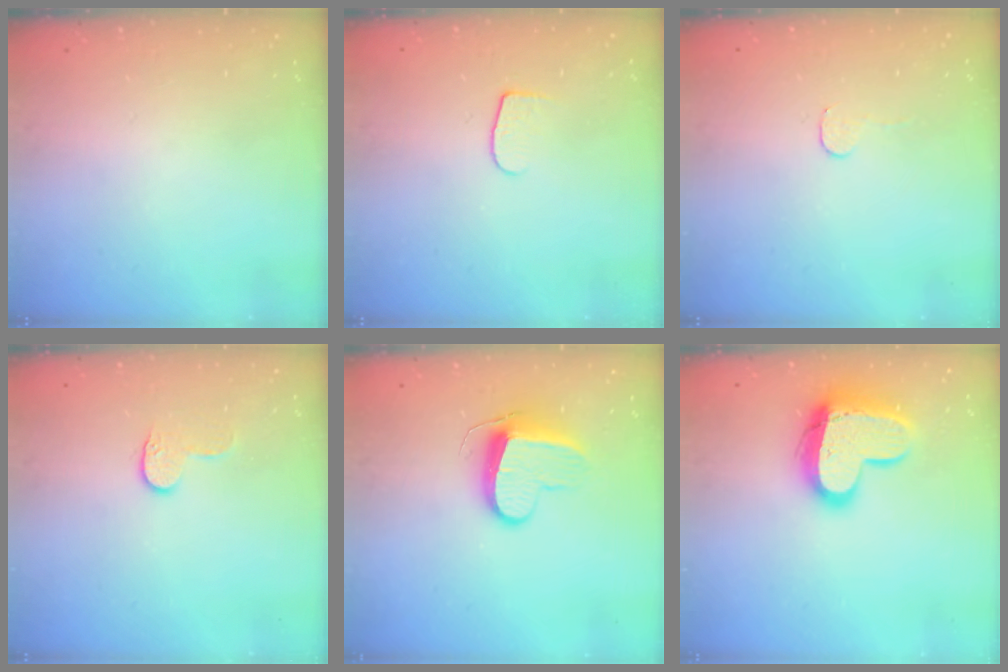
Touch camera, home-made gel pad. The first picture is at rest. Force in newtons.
{"total": 5.8, "press": 5.8, "slide": 0.7}
{"total": 2.8, "press": 2.8, "slide": 0.2}
{"total": 4.6, "press": 4.6, "slide": 0.3}
{"total": 9.9, "press": 9.9, "slide": 0.1}
{"total": 16.9, "press": 16.8, "slide": 1.4}